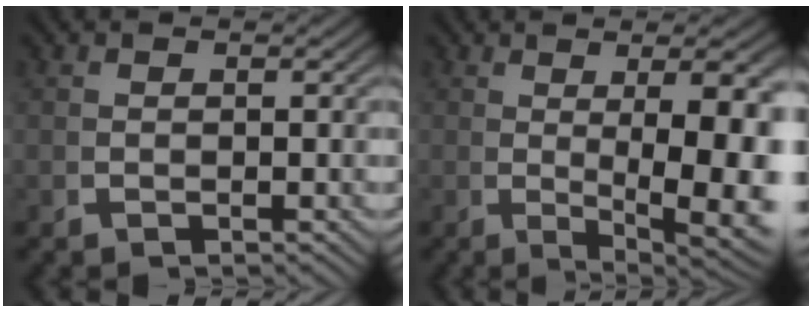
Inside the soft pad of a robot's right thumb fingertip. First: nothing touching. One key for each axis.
{"total": 9.4, "fx": -0.4, "fy": 3.8, "fz": 8.6, "tx": -0.125, "ty": -0.027, "tz": 0.013}